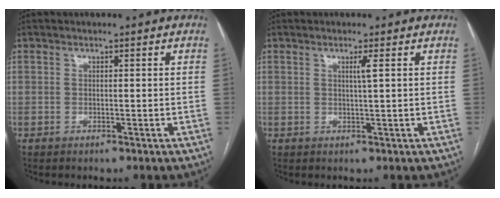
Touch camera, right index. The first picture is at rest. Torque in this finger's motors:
{"motor_torque": [0.28, -0.02, 0.06, 0.04]}